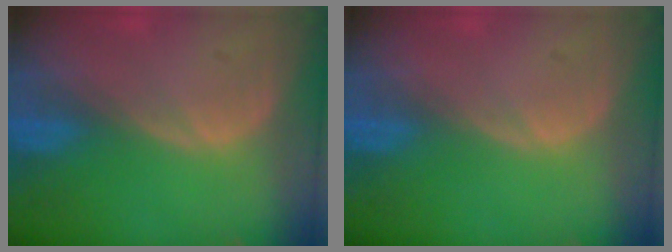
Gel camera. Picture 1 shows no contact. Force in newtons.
{"total": 0.0}